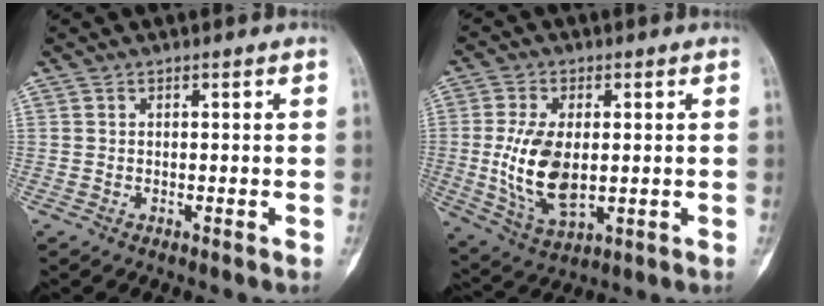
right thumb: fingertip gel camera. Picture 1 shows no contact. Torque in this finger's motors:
{"motor_torque": [1.96, 1.34, 0.97, -1.13, 0.36]}